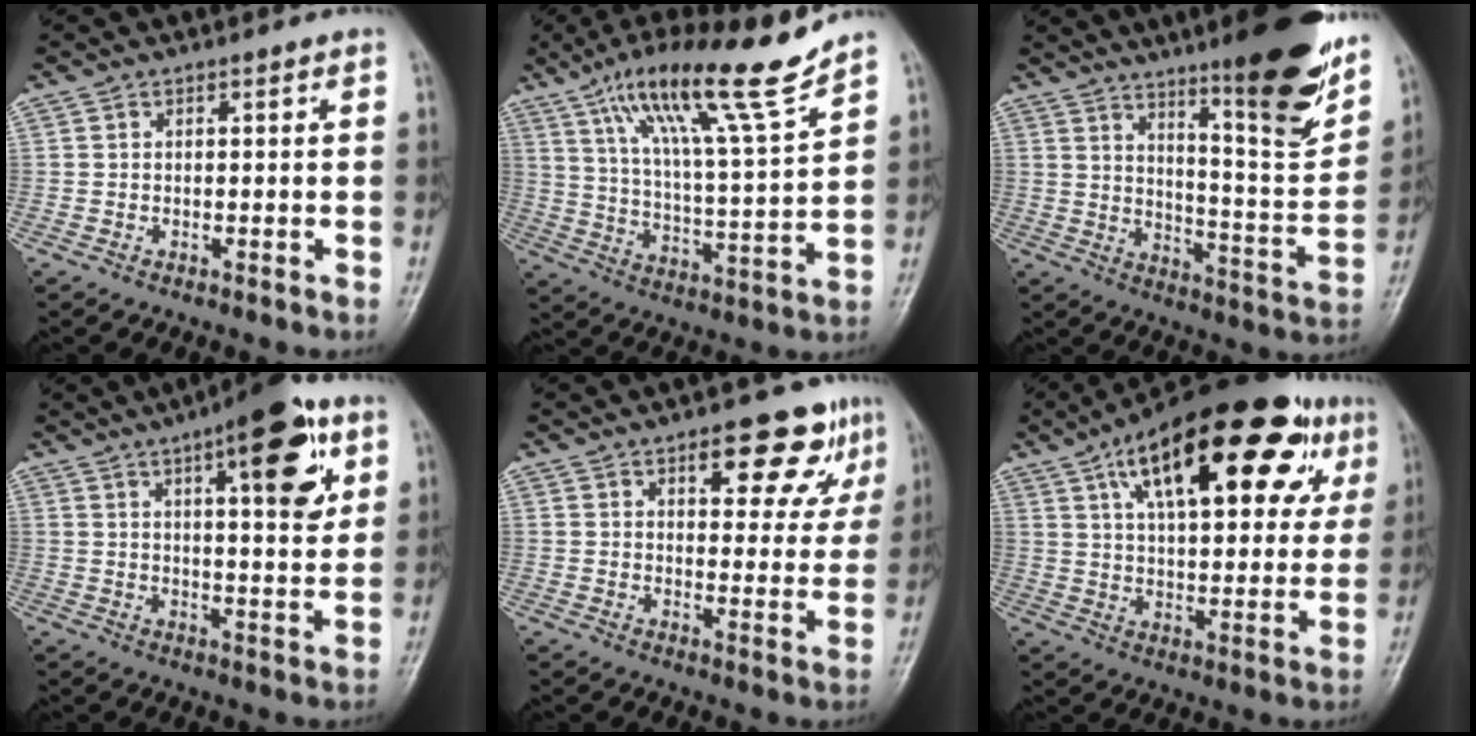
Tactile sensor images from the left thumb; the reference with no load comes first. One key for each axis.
{"total": 17.8, "fx": 12.5, "fy": 1.3, "fz": 12.6, "tx": -0.202, "ty": -0.057, "tz": 0.212}
{"total": 20.1, "fx": 13.0, "fy": 3.4, "fz": 14.9, "tx": -0.175, "ty": -0.074, "tz": 0.198}
{"total": 12.5, "fx": 5.4, "fy": 4.7, "fz": 10.2, "tx": -0.103, "ty": -0.017, "tz": 0.066}
{"total": 12.6, "fx": 7.1, "fy": 5.4, "fz": 8.8, "tx": -0.065, "ty": -0.029, "tz": 0.091}
{"total": 28.4, "fx": 12.9, "fy": 11.6, "fz": 22.4, "tx": -0.306, "ty": 0.007, "tz": 0.191}